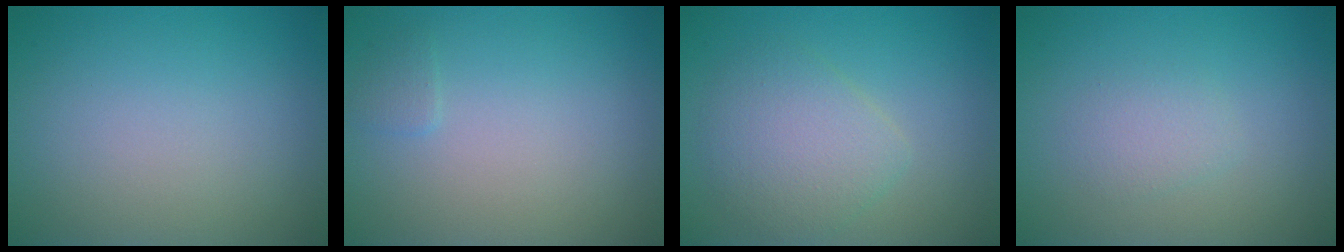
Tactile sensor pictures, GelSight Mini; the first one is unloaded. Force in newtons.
{"total": 0.7, "press": 0.7, "slide": 0.1}
{"total": 3.7, "press": 3.7, "slide": 0.0}
{"total": 1.4, "press": 1.4, "slide": 0.1}